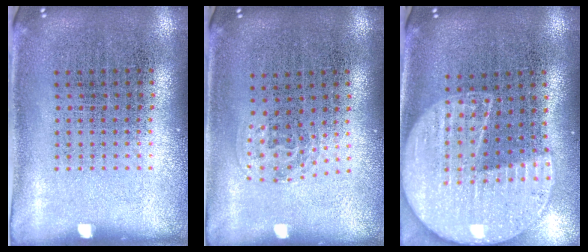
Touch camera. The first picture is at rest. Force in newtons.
{"total": 1.0, "press": 0.6, "slide": 0.7}
{"total": 2.2, "press": 1.9, "slide": 1.1}